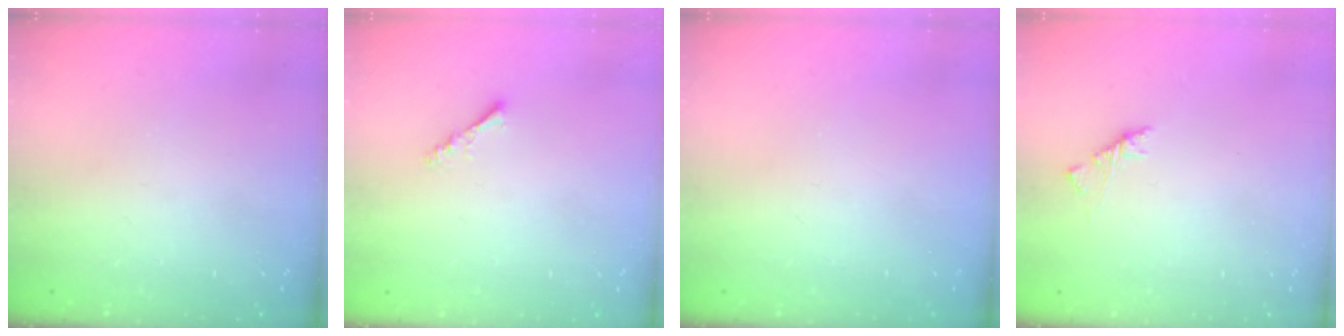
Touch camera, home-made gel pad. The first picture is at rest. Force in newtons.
{"total": 1.9, "press": 1.9, "slide": 0.4}
{"total": 0.0}
{"total": 1.7, "press": 1.6, "slide": 0.5}